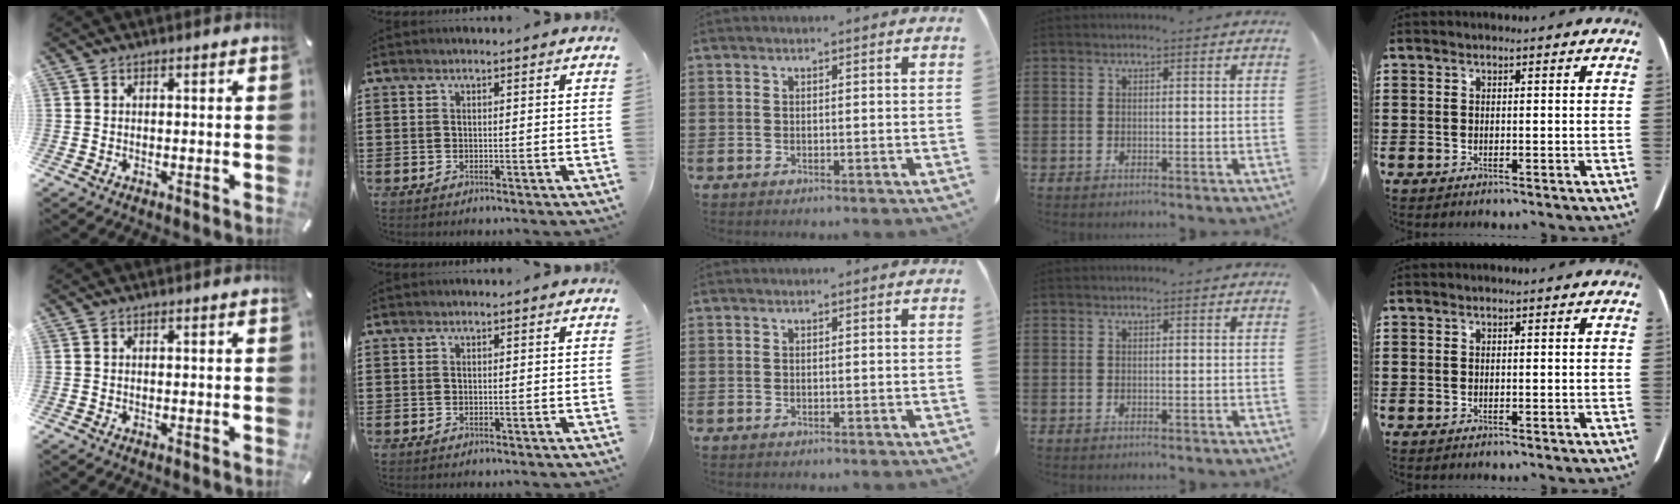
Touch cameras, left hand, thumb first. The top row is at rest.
{}